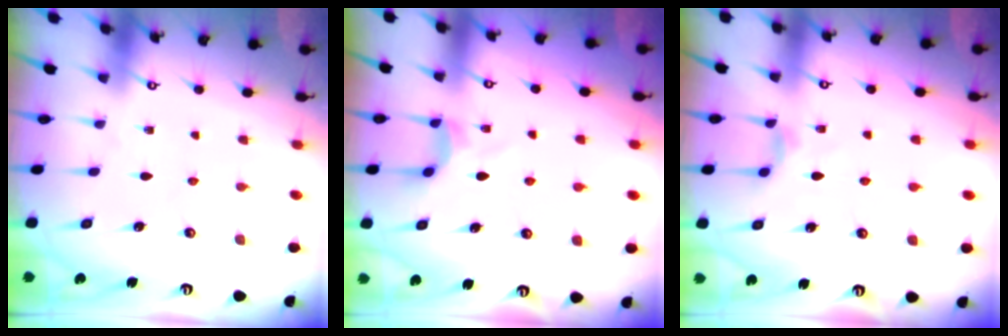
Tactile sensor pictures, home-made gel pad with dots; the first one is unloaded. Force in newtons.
{"total": 3.8, "press": 3.8, "slide": 0.5}
{"total": 5.6, "press": 5.5, "slide": 0.7}